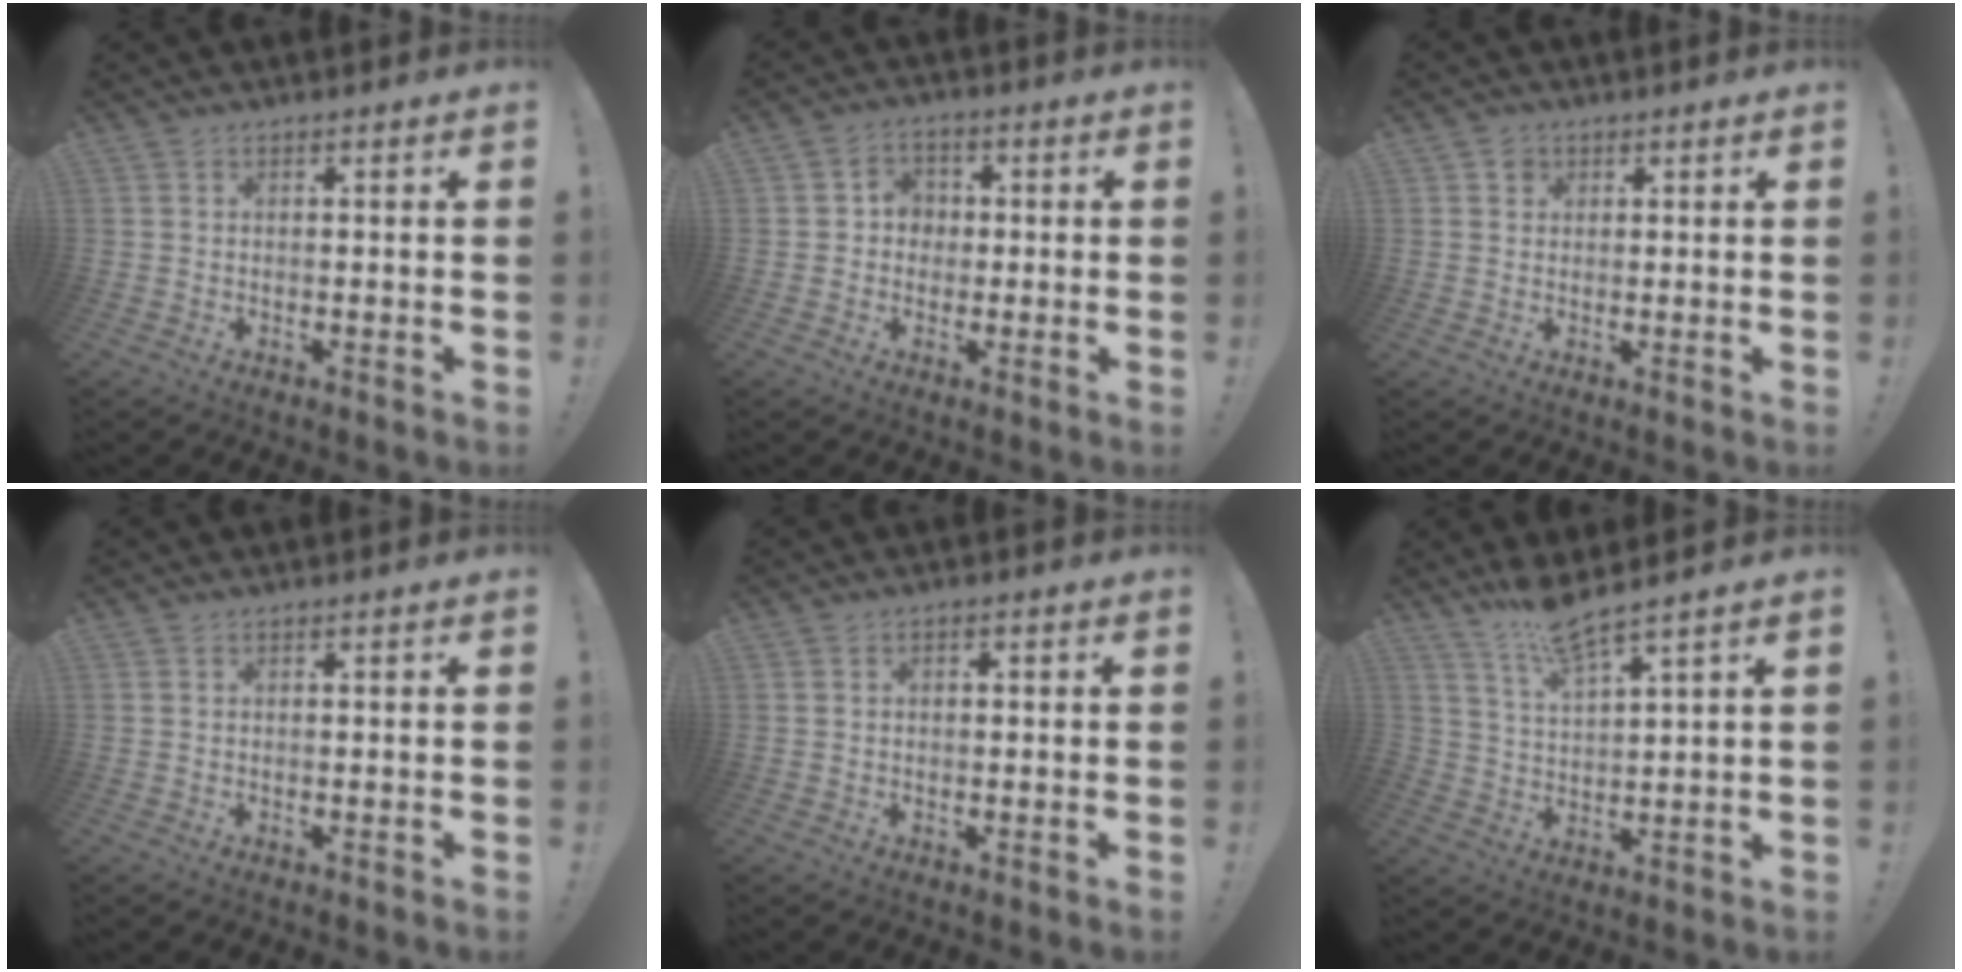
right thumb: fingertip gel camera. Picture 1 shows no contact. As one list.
[{"total": 4.8, "force": [-0.5, 4.6, 1.3], "torque": [-0.019, 0.007, -0.009]}, {"total": 2.3, "force": [1.2, 1.9, 0.4], "torque": [-0.005, -0.002, 0.020]}, {"total": 0.0}, {"total": 1.1, "force": [-0.4, 0.8, 0.7], "torque": [-0.012, 0.005, -0.008]}, {"total": 8.7, "force": [7.2, 0.9, 4.8], "torque": [-0.086, -0.040, 0.126]}]